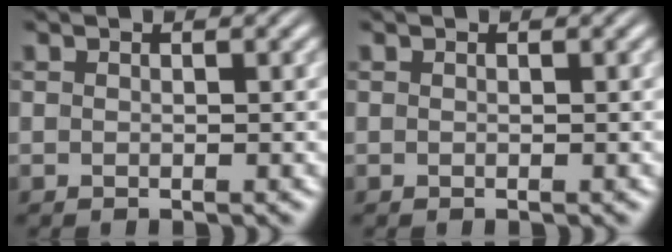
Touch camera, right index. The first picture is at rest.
{"total": 0.0}